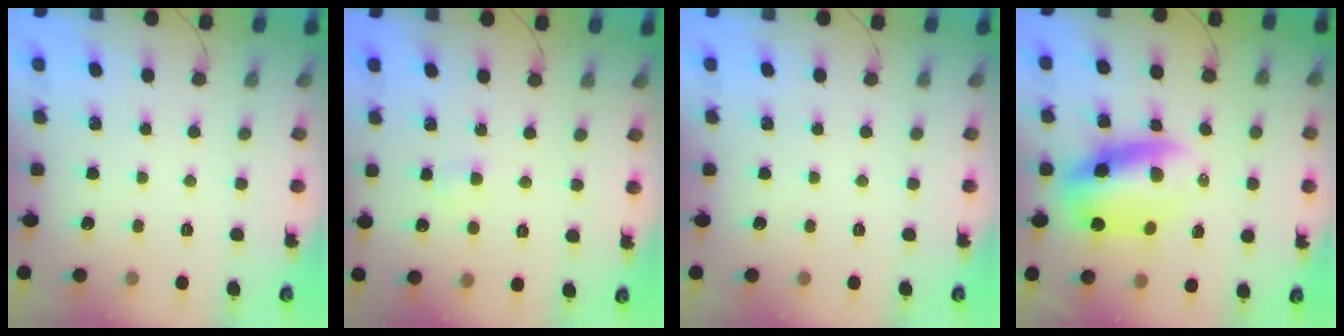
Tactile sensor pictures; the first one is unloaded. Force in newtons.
{"total": 1.8, "press": 1.5, "slide": 0.9}
{"total": 0.0}
{"total": 10.2, "press": 9.9, "slide": 2.2}